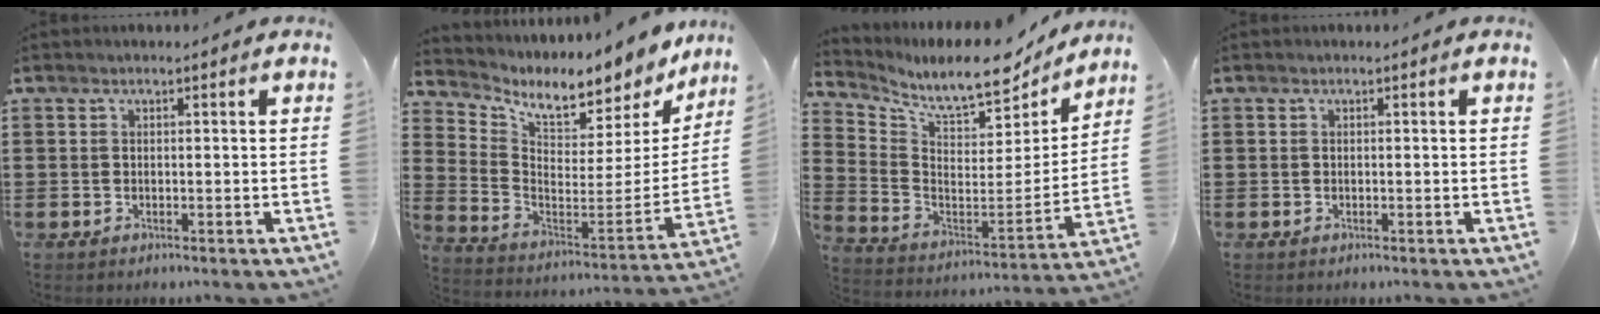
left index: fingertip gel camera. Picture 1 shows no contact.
{"total": 6.9, "force": [6.2, 1.7, 2.7], "torque": [-0.073, -0.066, 0.100]}
{"total": 8.7, "force": [7.7, 1.4, 3.7], "torque": [-0.100, -0.068, 0.128]}
{"total": 0.0}